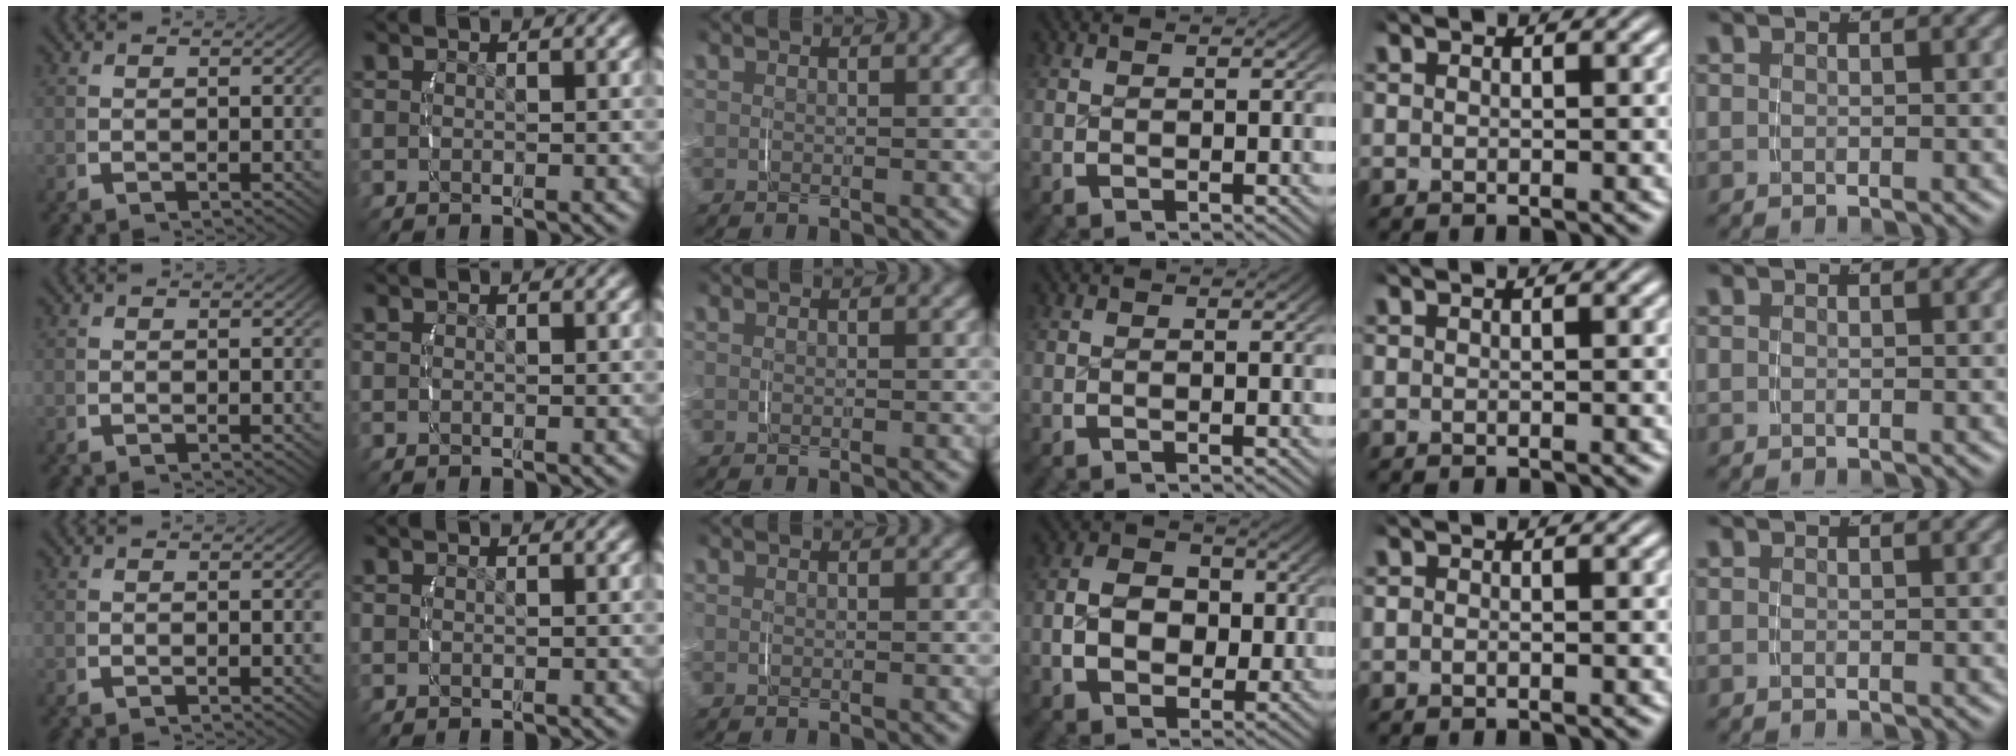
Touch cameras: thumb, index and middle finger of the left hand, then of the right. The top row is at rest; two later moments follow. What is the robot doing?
{"motion": "grasp_and_lifting", "object": "velcro strap"}